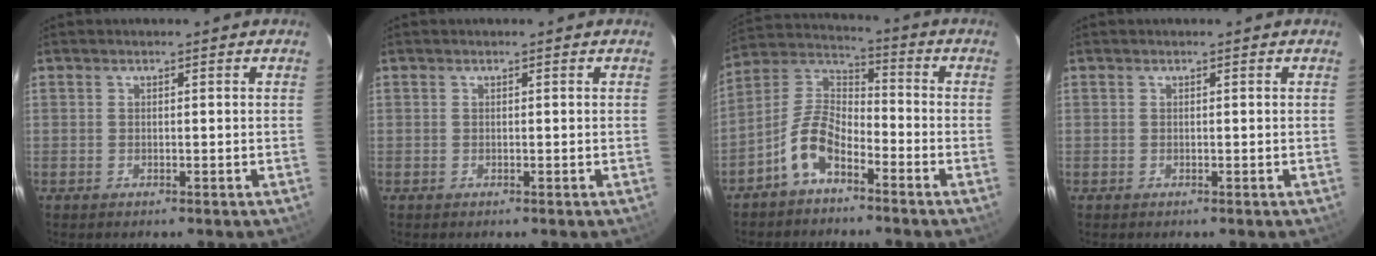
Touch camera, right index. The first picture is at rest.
{"total": 0.0}
{"total": 9.2, "force": [-5.4, 4.4, 6.1], "torque": [-0.134, 0.022, -0.110]}
{"total": 0.0}